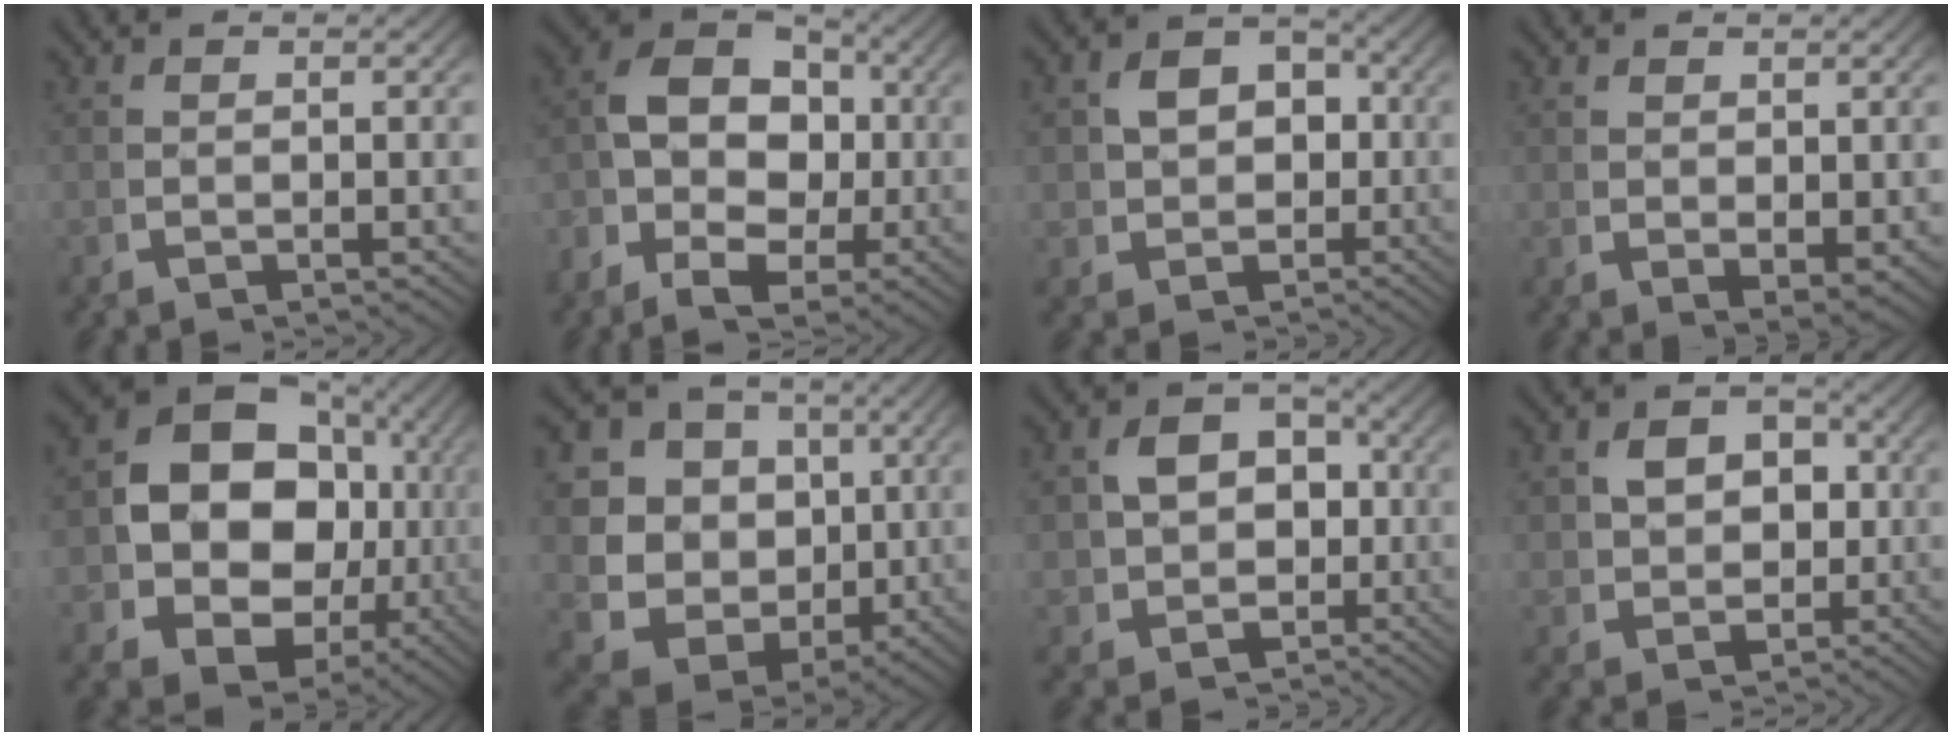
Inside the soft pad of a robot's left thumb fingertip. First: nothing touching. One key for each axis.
{"total": 10.7, "fx": 0.4, "fy": 7.9, "fz": 7.3, "tx": -0.141, "ty": -0.021, "tz": 0.000}
{"total": 6.9, "fx": 0.1, "fy": 5.8, "fz": 3.6, "tx": -0.075, "ty": -0.030, "tz": 0.019}
{"total": 2.1, "fx": 0.9, "fy": 1.0, "fz": 1.5, "tx": -0.029, "ty": -0.012, "tz": 0.029}
{"total": 16.4, "fx": -1.3, "fy": 12.5, "fz": 10.6, "tx": -0.225, "ty": -0.077, "tz": 0.001}
{"total": 15.8, "fx": -0.5, "fy": 13.4, "fz": 8.3, "tx": -0.198, "ty": -0.058, "tz": -0.007}
{"total": 10.1, "fx": -0.9, "fy": 8.6, "fz": 5.2, "tx": -0.119, "ty": -0.052, "tz": 0.010}
{"total": 5.9, "fx": 0.4, "fy": 4.8, "fz": 3.4, "tx": -0.066, "ty": -0.026, "tz": 0.026}